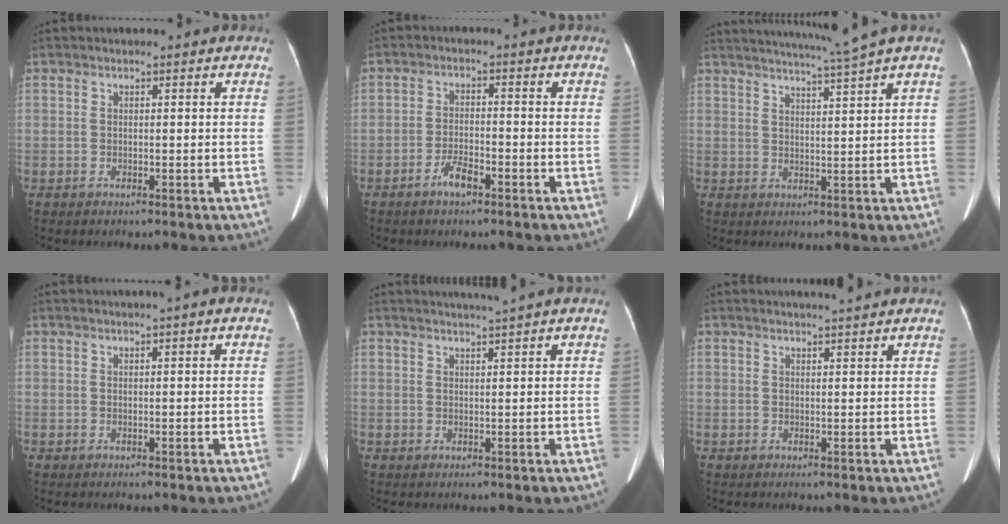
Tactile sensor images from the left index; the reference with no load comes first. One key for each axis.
{"total": 3.3, "fx": -2.3, "fy": 0.9, "fz": 2.3, "tx": -0.047, "ty": 0.001, "tz": -0.042}
{"total": 7.8, "fx": 6.6, "fy": -2.4, "fz": 3.4, "tx": -0.054, "ty": -0.011, "tz": 0.099}
{"total": 1.6, "fx": 0.9, "fy": -0.2, "fz": 1.3, "tx": -0.027, "ty": 0.009, "tz": 0.015}
{"total": 3.1, "fx": 2.6, "fy": -1.1, "fz": 1.3, "tx": -0.015, "ty": 0.003, "tz": 0.045}
{"total": 3.3, "fx": 3.0, "fy": -0.6, "fz": 1.3, "tx": -0.018, "ty": 0.006, "tz": 0.042}